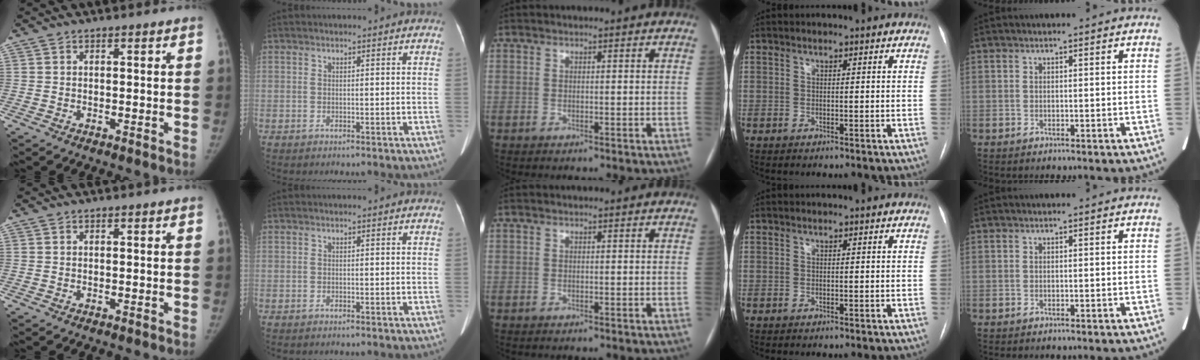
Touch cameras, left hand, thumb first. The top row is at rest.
{}